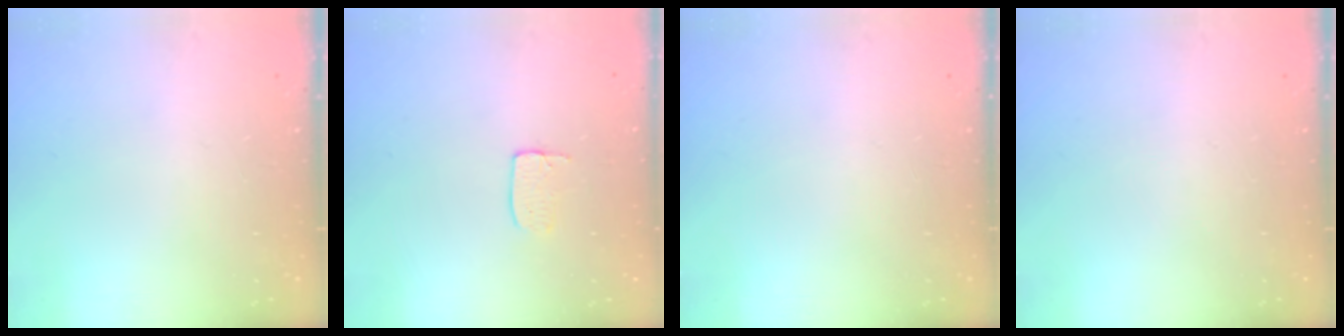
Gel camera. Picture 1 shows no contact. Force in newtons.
{"total": 3.7, "press": 3.7, "slide": 0.2}
{"total": 0.0}
{"total": 0.0}